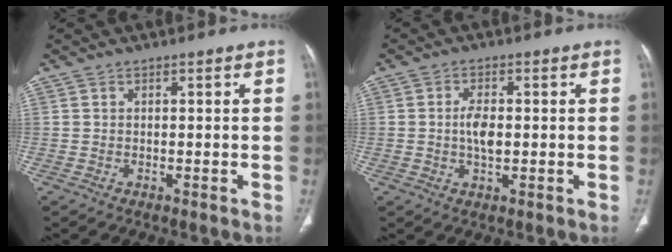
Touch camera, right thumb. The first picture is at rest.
{"total": 4.3, "force": [-0.1, 2.2, 3.7], "torque": [-0.069, 0.001, -0.003]}